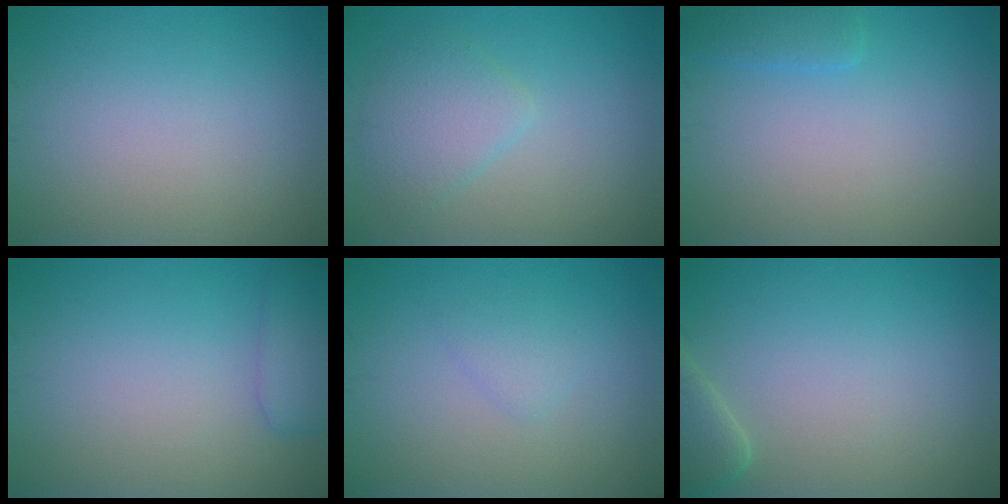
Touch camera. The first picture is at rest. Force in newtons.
{"total": 3.0, "press": 3.0, "slide": 0.2}
{"total": 1.6, "press": 1.6, "slide": 0.1}
{"total": 2.5, "press": 2.5, "slide": 0.2}
{"total": 1.2, "press": 1.2, "slide": 0.1}
{"total": 2.3, "press": 2.3, "slide": 0.3}